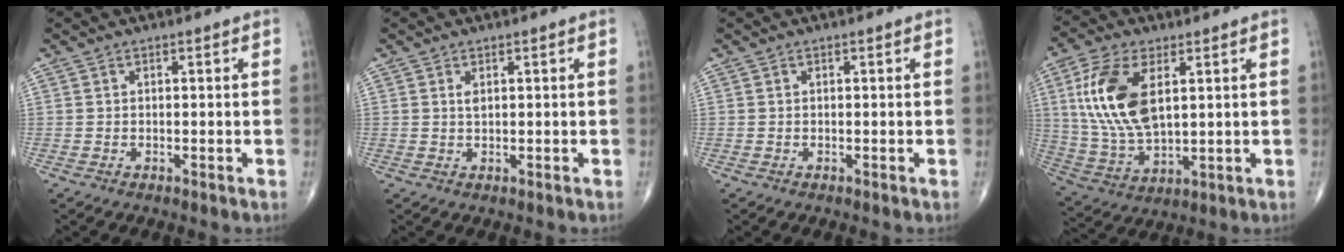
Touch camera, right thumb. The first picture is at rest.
{"total": 1.1, "force": [0.4, 0.5, 0.9], "torque": [-0.013, -0.001, 0.008]}
{"total": 0.0}
{"total": 15.6, "force": [4.2, 7.9, 12.8], "torque": [-0.260, -0.012, 0.088]}